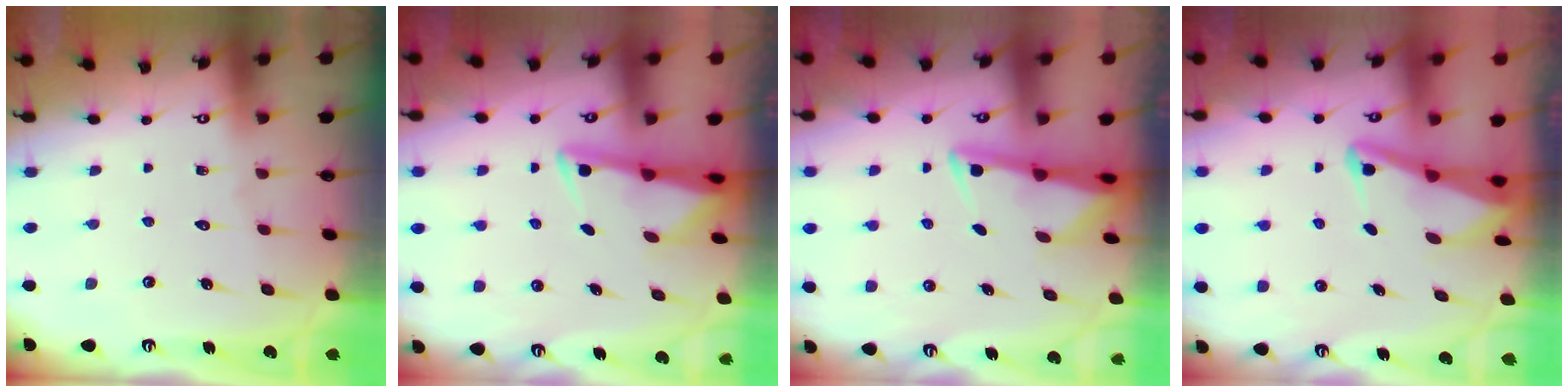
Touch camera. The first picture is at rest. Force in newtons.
{"total": 2.9, "press": 2.8, "slide": 0.6}
{"total": 2.8, "press": 2.8, "slide": 0.6}
{"total": 2.8, "press": 2.7, "slide": 0.7}